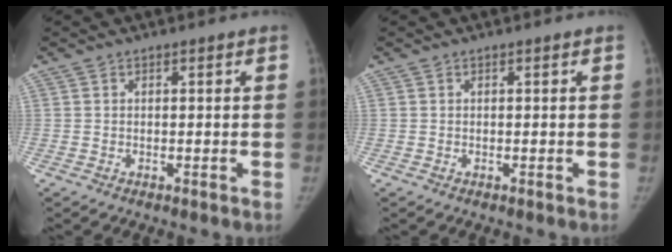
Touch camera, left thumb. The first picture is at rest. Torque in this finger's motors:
{"motor_torque": [0.00, 0.00, 0.01, 0.00, 0.00]}